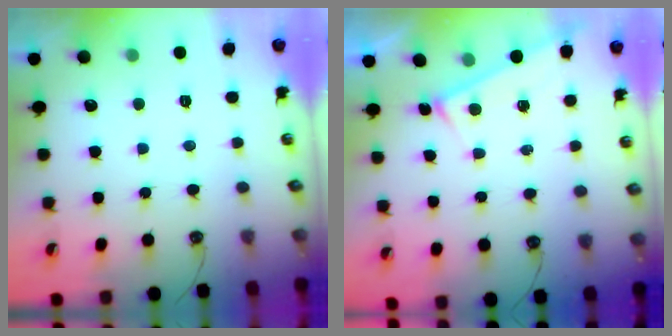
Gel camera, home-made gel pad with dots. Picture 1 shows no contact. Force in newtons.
{"total": 5.7, "press": 5.7, "slide": 0.2}